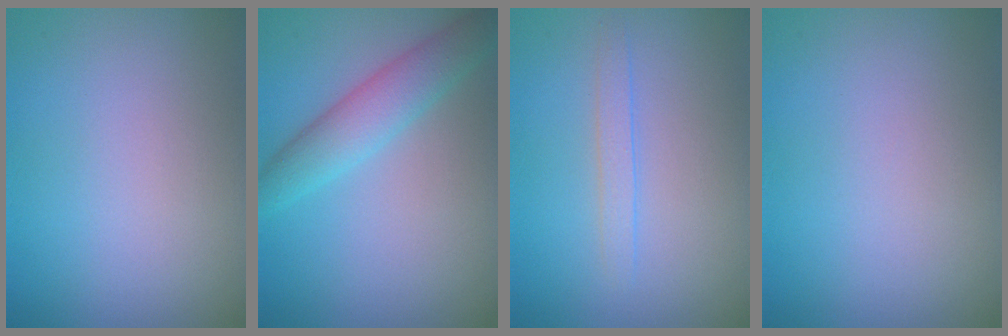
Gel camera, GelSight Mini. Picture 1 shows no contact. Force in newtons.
{"total": 3.8, "press": 3.8, "slide": 0.1}
{"total": 1.2, "press": 1.2, "slide": 0.2}
{"total": 0.0}